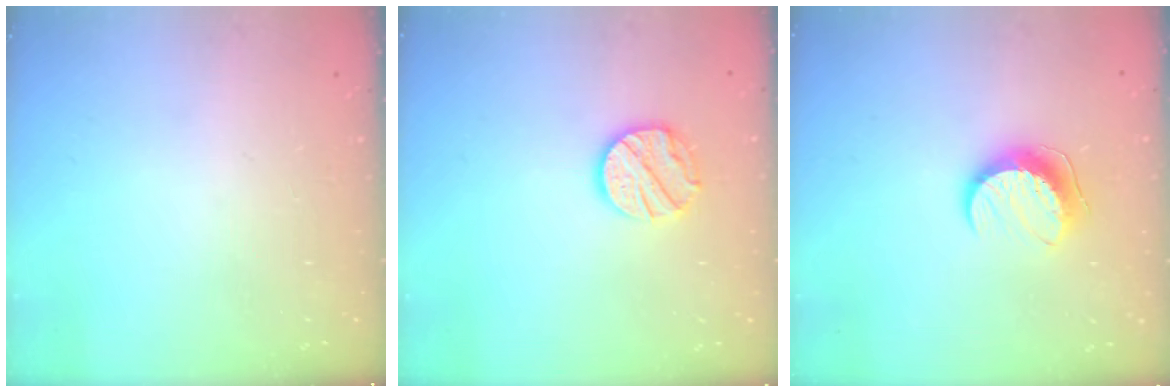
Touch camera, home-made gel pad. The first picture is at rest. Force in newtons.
{"total": 11.7, "press": 11.7, "slide": 1.0}
{"total": 9.8, "press": 9.8, "slide": 0.5}